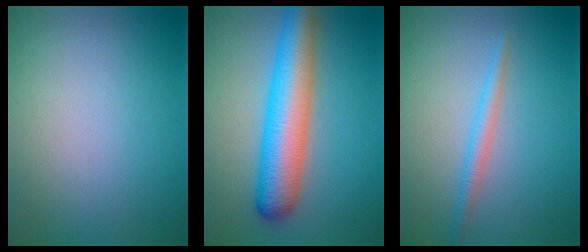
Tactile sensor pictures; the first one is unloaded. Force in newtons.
{"total": 7.7, "press": 7.6, "slide": 0.3}
{"total": 1.7, "press": 1.7, "slide": 0.1}